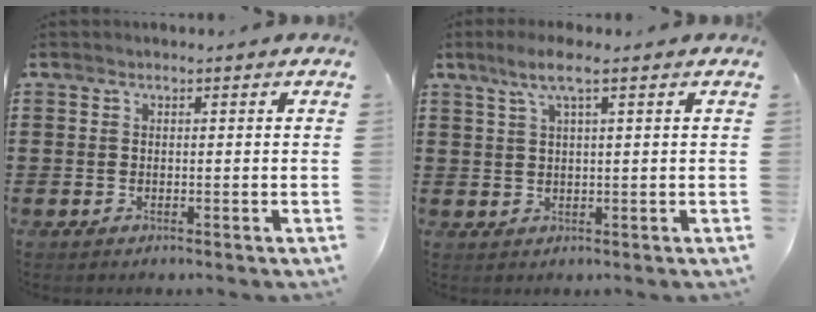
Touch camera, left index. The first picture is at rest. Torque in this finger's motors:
{"motor_torque": [0.12, -0.14, 0.36, 0.11]}